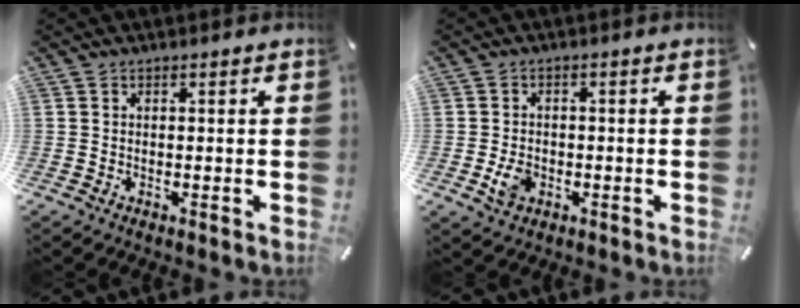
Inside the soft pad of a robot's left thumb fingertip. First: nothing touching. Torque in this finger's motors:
{"motor_torque": [0.63, 0.94, 0.15, -0.10, 0.11]}